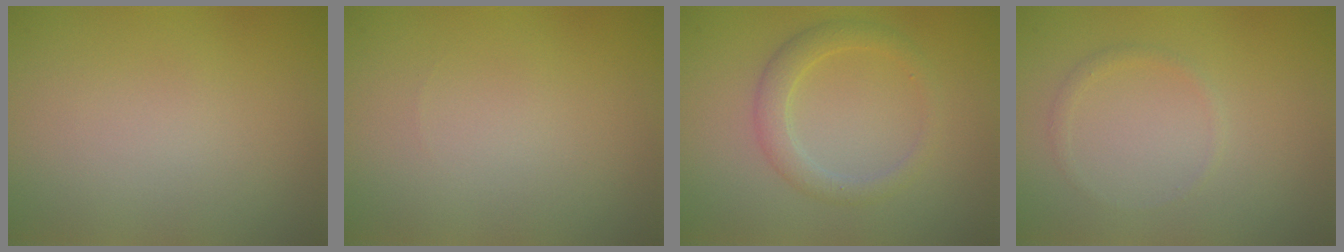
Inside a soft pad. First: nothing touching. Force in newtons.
{"total": 0.0}
{"total": 2.3, "press": 2.3, "slide": 0.1}
{"total": 0.7, "press": 0.7, "slide": 0.0}